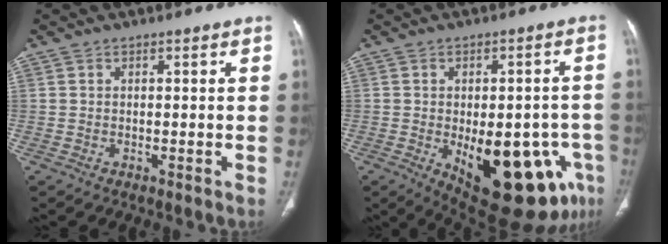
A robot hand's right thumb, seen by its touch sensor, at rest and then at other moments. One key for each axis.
{"total": 23.1, "fx": -7.9, "fy": 10.5, "fz": 19.1, "tx": -0.193, "ty": 0.005, "tz": -0.079}